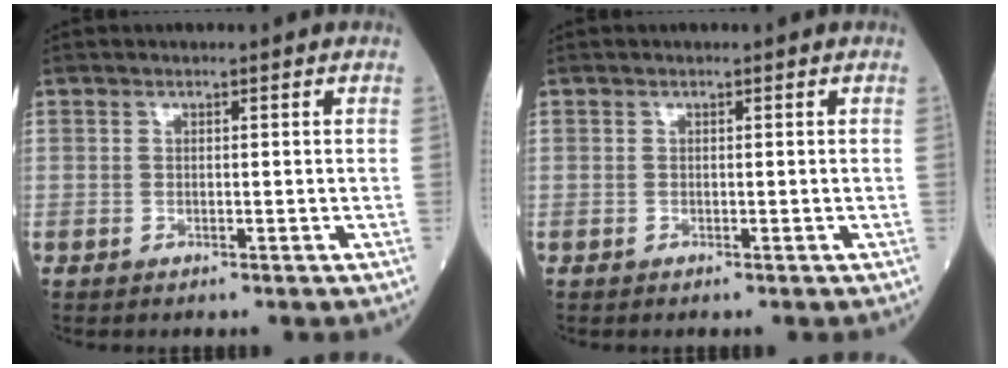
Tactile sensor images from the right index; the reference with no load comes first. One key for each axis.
{"total": 0.0}